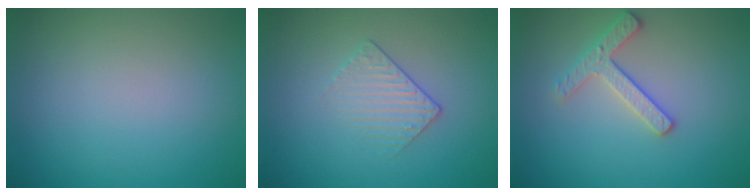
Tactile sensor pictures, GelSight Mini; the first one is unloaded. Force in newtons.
{"total": 1.5, "press": 1.0, "slide": 1.1}
{"total": 2.5, "press": 2.5, "slide": 0.3}